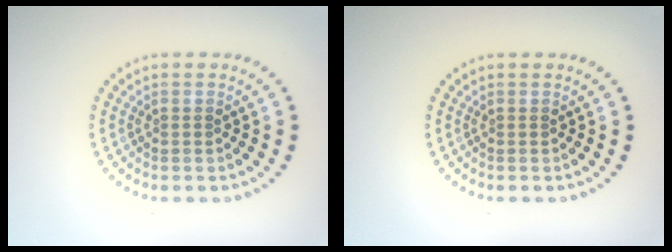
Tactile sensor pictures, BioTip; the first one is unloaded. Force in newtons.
{"total": 0.0}